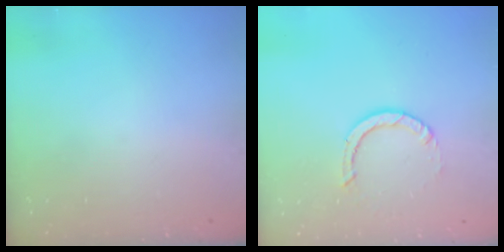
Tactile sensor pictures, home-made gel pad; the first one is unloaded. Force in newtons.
{"total": 3.6, "press": 3.6, "slide": 0.3}